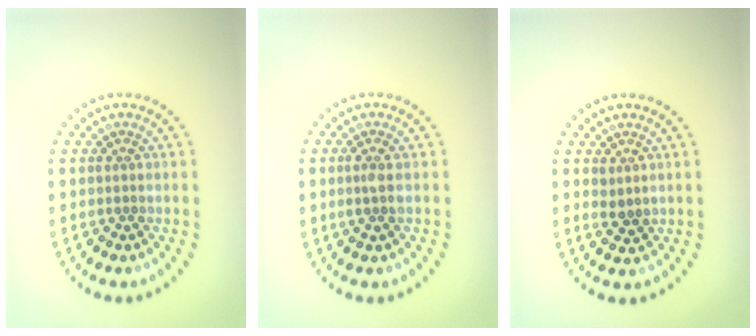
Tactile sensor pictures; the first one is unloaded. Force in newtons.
{"total": 1.4, "press": 1.2, "slide": 0.6}
{"total": 1.1, "press": 1.0, "slide": 0.4}